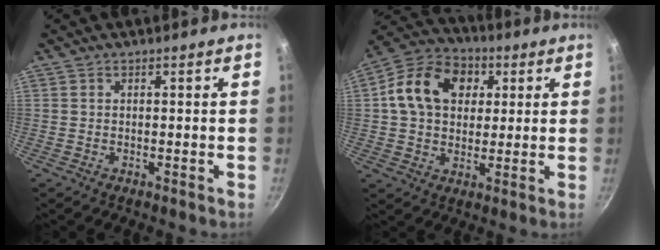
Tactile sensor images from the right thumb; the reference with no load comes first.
{"total": 15.3, "force": [3.7, 11.7, 9.2], "torque": [-0.137, 0.017, 0.046]}